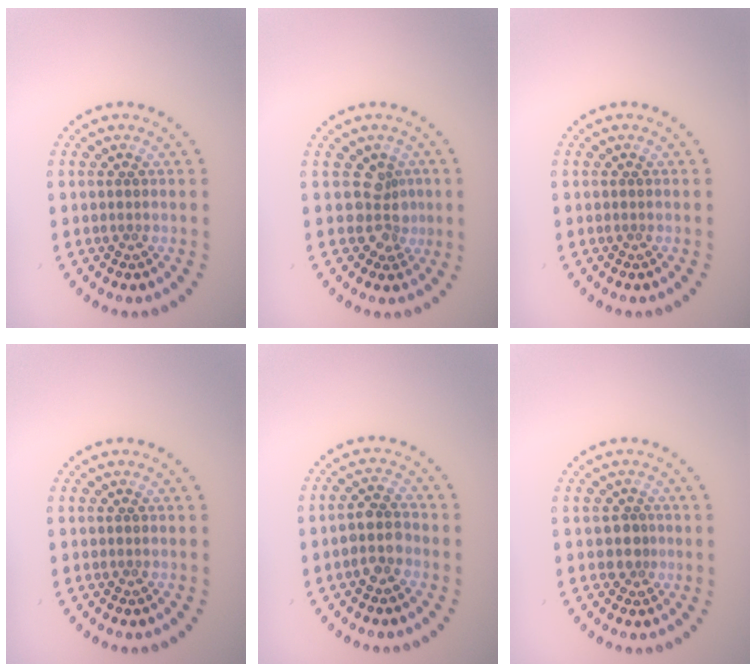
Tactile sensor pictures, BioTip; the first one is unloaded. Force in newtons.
{"total": 2.4, "press": 2.0, "slide": 1.4}
{"total": 0.0}
{"total": 0.0}
{"total": 2.8, "press": 2.5, "slide": 1.2}
{"total": 1.6, "press": 1.2, "slide": 1.0}